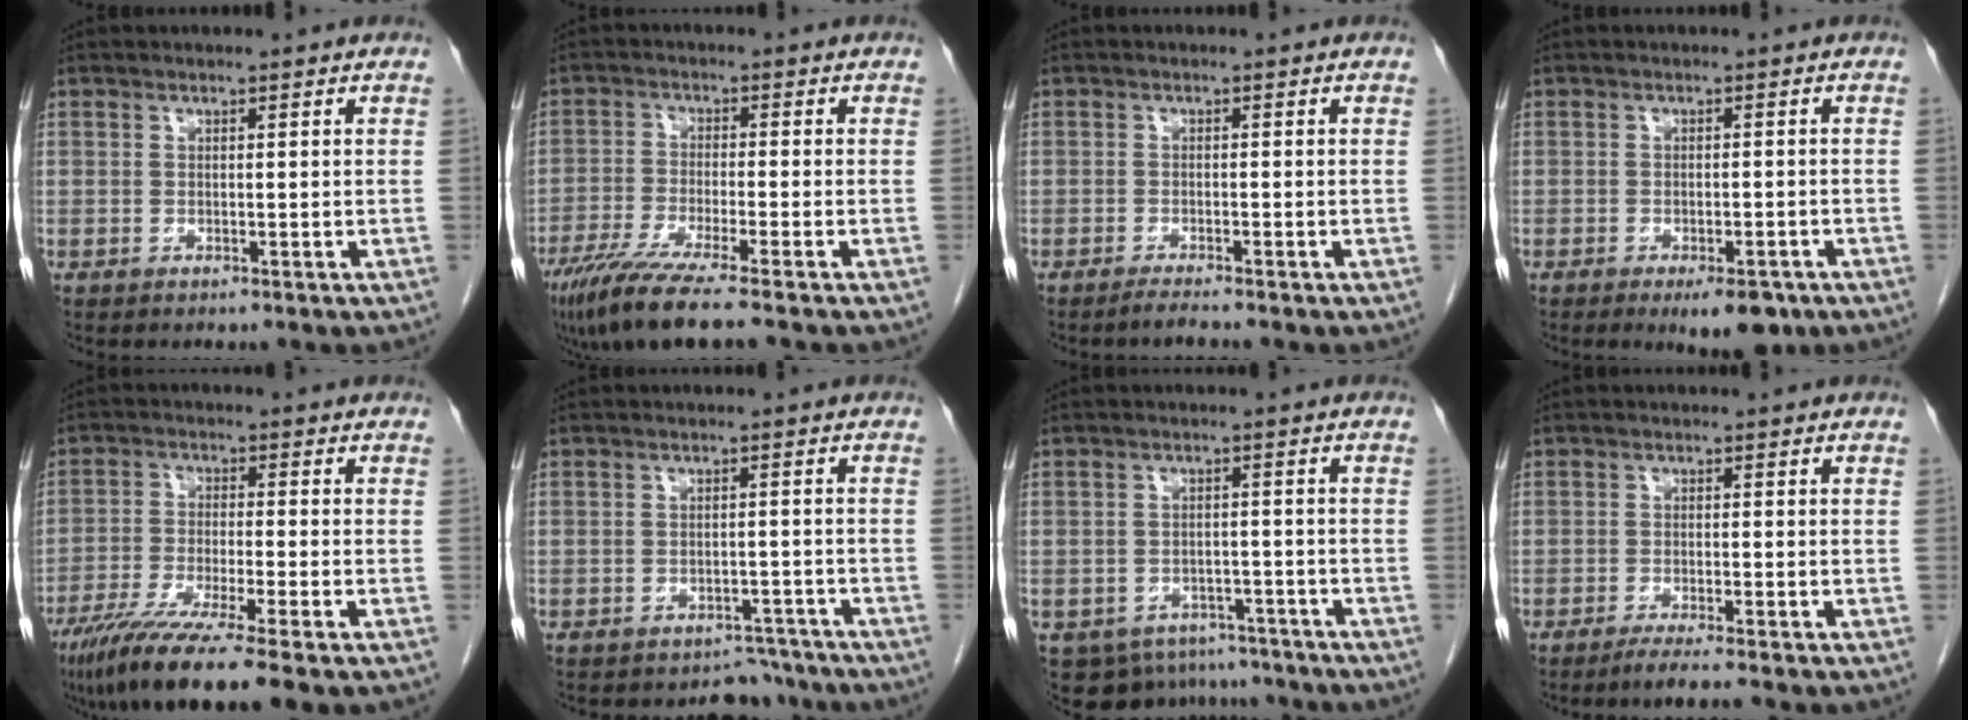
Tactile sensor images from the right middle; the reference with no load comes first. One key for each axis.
{"total": 9.7, "fx": -7.4, "fy": -0.4, "fz": 6.3, "tx": -0.104, "ty": -0.030, "tz": -0.124}
{"total": 1.7, "fx": -1.5, "fy": -0.4, "fz": 0.6, "tx": -0.018, "ty": -0.004, "tz": -0.029}
{"total": 5.5, "fx": -3.5, "fy": 2.0, "fz": 3.8, "tx": -0.043, "ty": -0.003, "tz": -0.043}
{"total": 11.7, "fx": -8.1, "fy": -0.2, "fz": 8.4, "tx": -0.141, "ty": -0.032, "tz": -0.133}
{"total": 4.6, "fx": -4.0, "fy": 2.1, "fz": -0.5, "tx": 0.015, "ty": 0.017, "tz": -0.053}
{"total": 9.7, "fx": -7.7, "fy": 5.6, "fz": 1.7, "tx": -0.021, "ty": 0.008, "tz": -0.091}
{"total": 3.4, "fx": -2.8, "fy": -0.5, "fz": 1.9, "tx": -0.035, "ty": -0.006, "tz": -0.048}